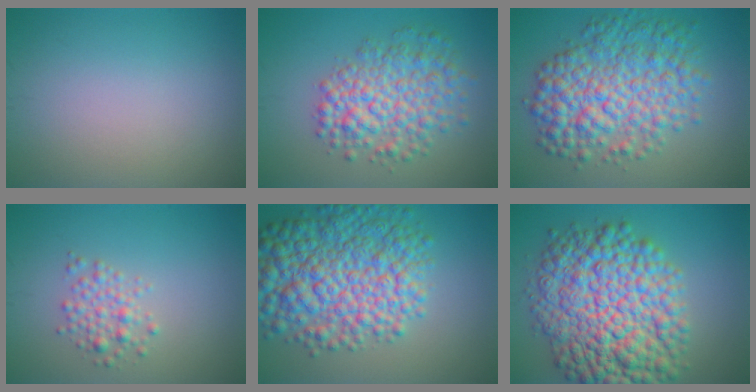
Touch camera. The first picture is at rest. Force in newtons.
{"total": 6.4, "press": 6.4, "slide": 0.2}
{"total": 8.8, "press": 8.8, "slide": 0.1}
{"total": 2.1, "press": 2.1, "slide": 0.2}
{"total": 10.6, "press": 10.6, "slide": 0.2}
{"total": 13.4, "press": 13.4, "slide": 0.1}